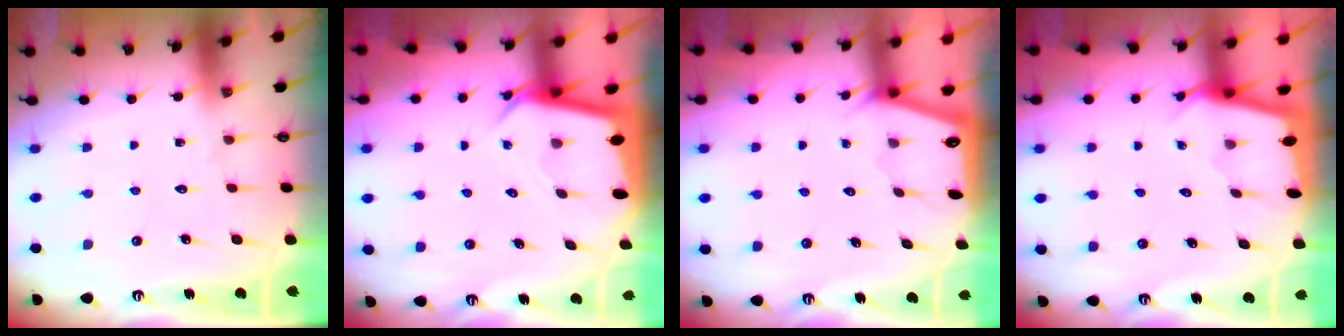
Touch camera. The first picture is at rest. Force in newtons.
{"total": 3.3, "press": 3.3, "slide": 0.2}
{"total": 1.3, "press": 1.3, "slide": 0.3}
{"total": 1.8, "press": 1.8, "slide": 0.3}